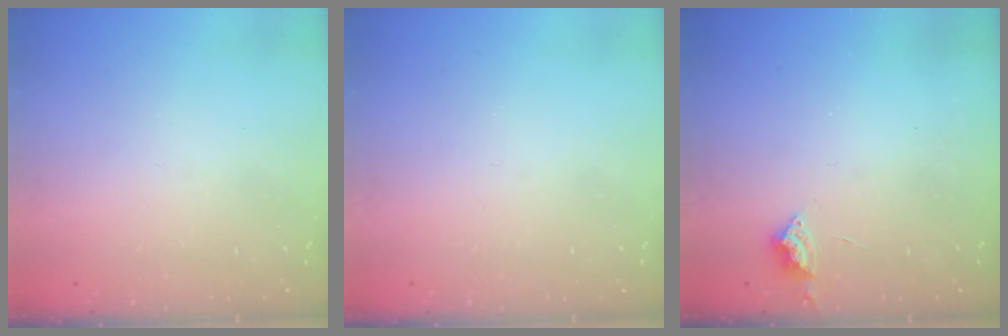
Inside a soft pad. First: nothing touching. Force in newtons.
{"total": 0.0}
{"total": 2.9, "press": 2.8, "slide": 0.4}